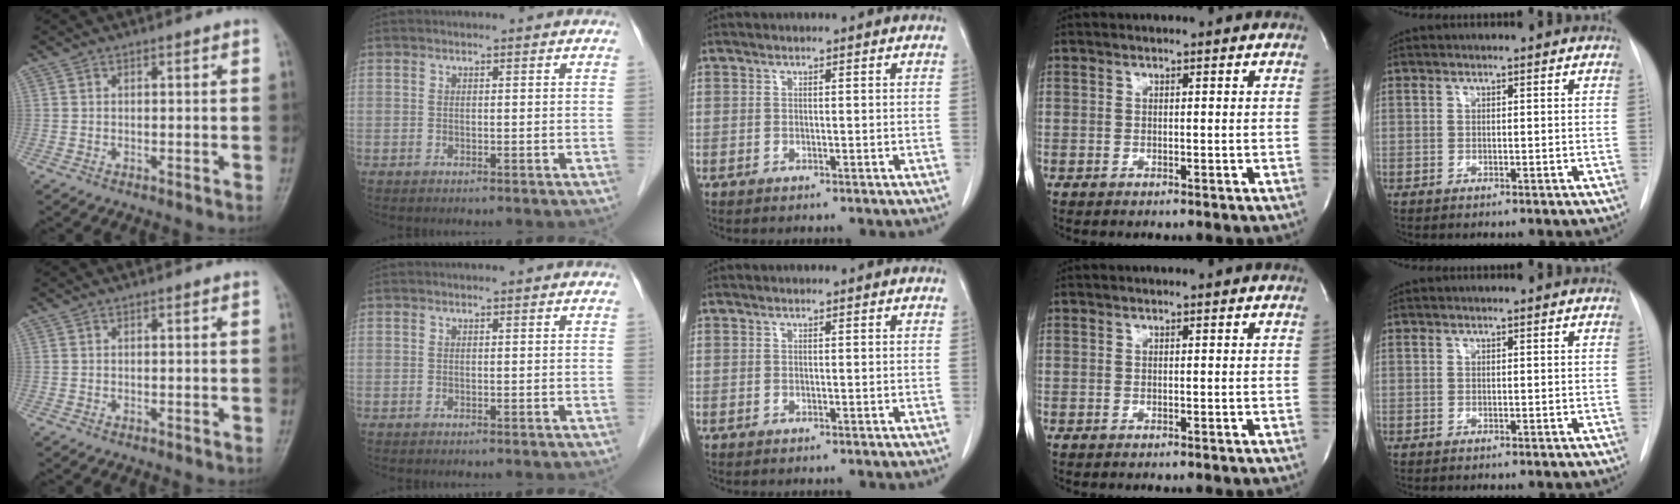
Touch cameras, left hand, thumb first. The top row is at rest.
{}